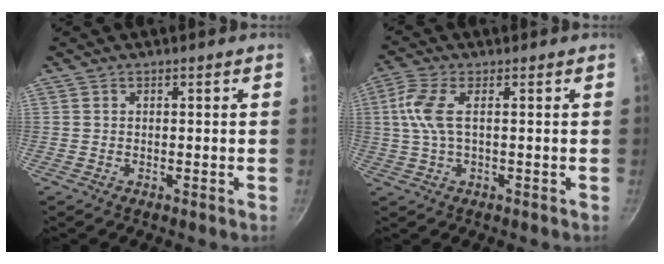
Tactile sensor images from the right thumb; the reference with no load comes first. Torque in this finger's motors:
{"motor_torque": [0.02, 0.31, 0.91, 0.07, 0.11]}